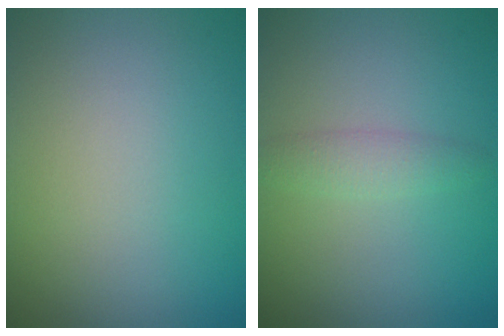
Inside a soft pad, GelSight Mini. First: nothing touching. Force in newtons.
{"total": 1.8, "press": 1.8, "slide": 0.1}